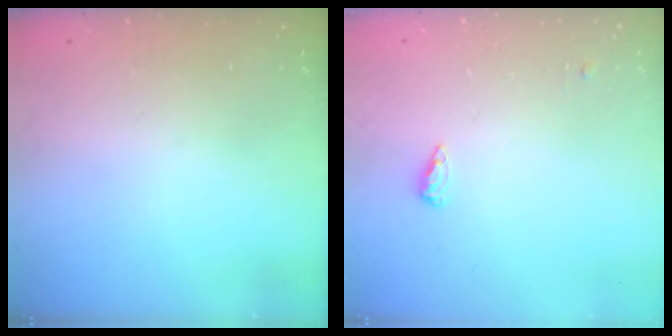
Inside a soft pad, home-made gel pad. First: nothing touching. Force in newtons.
{"total": 8.7, "press": 5.7, "slide": 6.5}